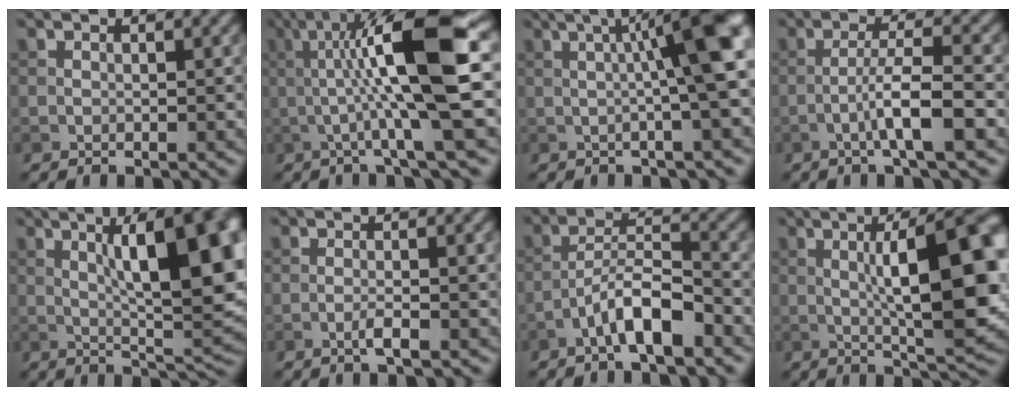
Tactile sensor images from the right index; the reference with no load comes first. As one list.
[{"total": 11.1, "force": [0.7, 1.8, 10.9], "torque": [-0.161, 0.013, 0.008]}, {"total": 8.9, "force": [1.3, 1.5, 8.7], "torque": [-0.105, 0.022, 0.013]}, {"total": 4.6, "force": [-1.7, 0.4, 4.3], "torque": [-0.074, 0.013, -0.038]}, {"total": 14.1, "force": [3.3, 4.5, 12.9], "torque": [-0.158, 0.012, 0.046]}, {"total": 2.0, "force": [-0.7, 0.3, 1.9], "torque": [-0.034, 0.004, -0.018]}, {"total": 4.8, "force": [-2.9, 1.1, 3.7], "torque": [-0.065, 0.017, -0.056]}, {"total": 12.5, "force": [0.9, 3.5, 12.0], "torque": [-0.165, 0.008, 0.012]}]